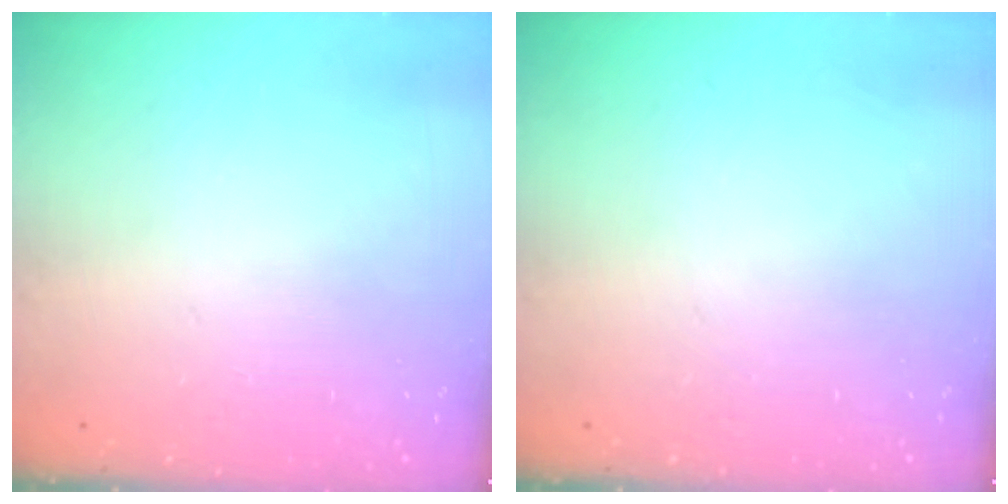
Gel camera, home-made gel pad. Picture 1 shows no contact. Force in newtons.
{"total": 0.0}